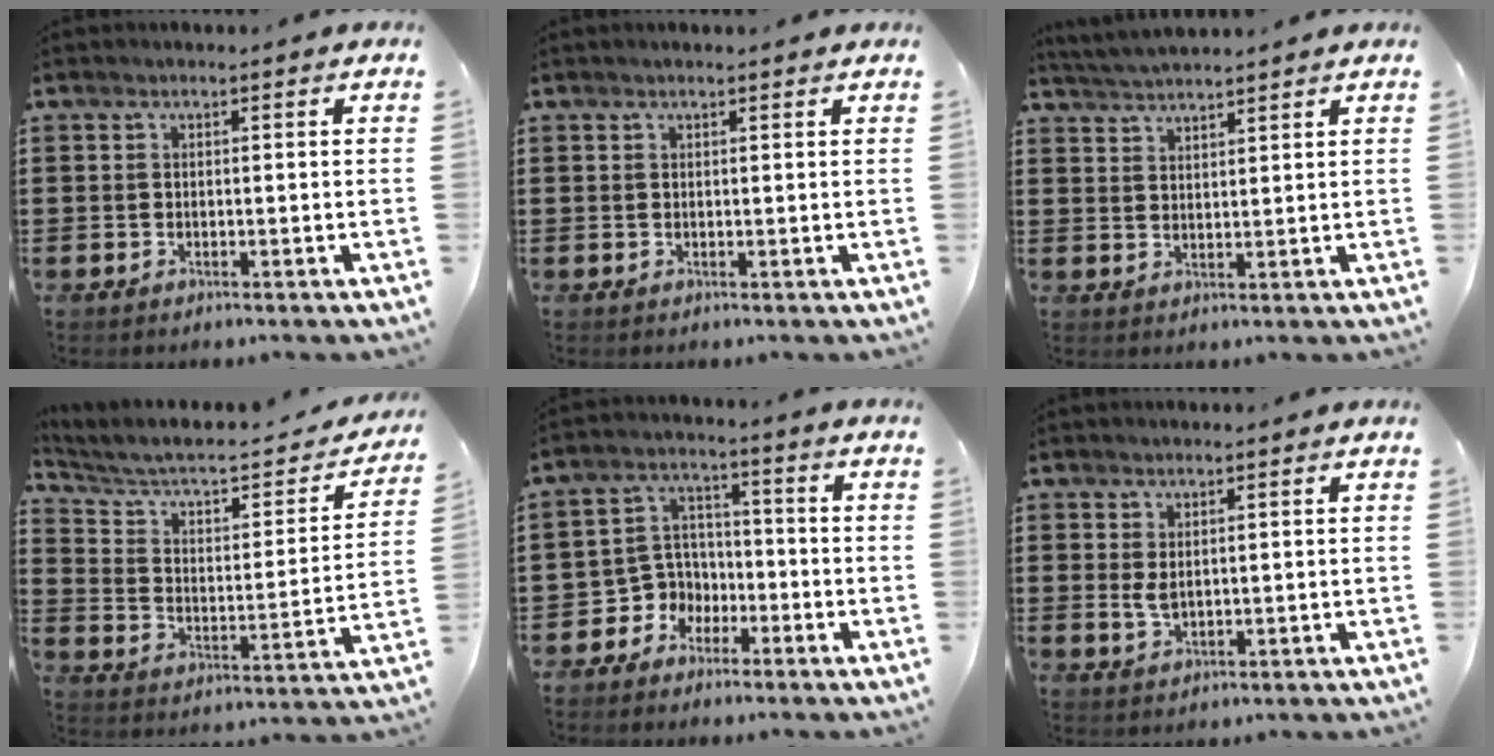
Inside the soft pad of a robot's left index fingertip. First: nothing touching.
{"total": 0.7, "force": [0.5, 0.0, 0.4], "torque": [-0.009, -0.001, 0.010]}
{"total": 3.0, "force": [3.0, -0.3, 0.1], "torque": [-0.013, -0.008, 0.055]}
{"total": 5.4, "force": [4.4, 1.7, 2.7], "torque": [-0.079, -0.037, 0.066]}
{"total": 5.4, "force": [-2.9, 4.5, 0.6], "torque": [-0.041, 0.002, -0.062]}
{"total": 2.4, "force": [0.7, 1.1, 2.0], "torque": [-0.056, -0.003, 0.009]}